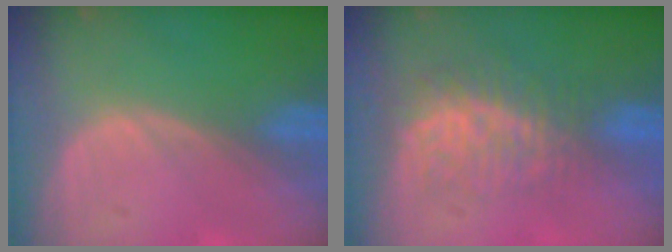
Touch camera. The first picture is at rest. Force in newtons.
{"total": 8.7, "press": 7.4, "slide": 4.6}